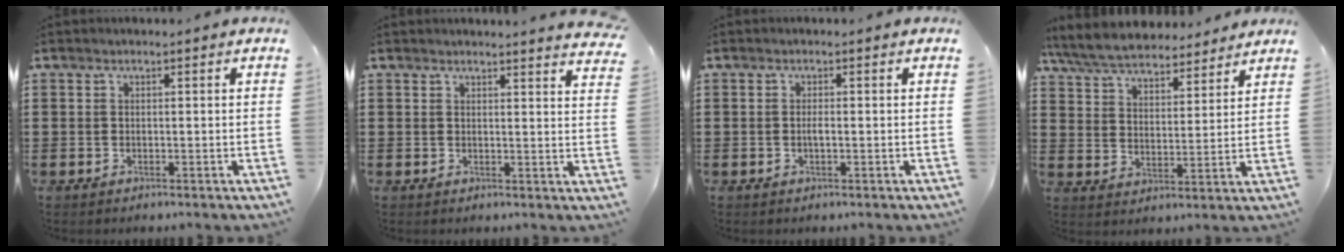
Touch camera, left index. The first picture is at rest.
{"total": 2.7, "force": [2.6, -0.3, 0.5], "torque": [-0.009, -0.014, 0.048]}
{"total": 1.1, "force": [-0.1, 0.2, 1.1], "torque": [-0.022, -0.001, -0.002]}
{"total": 7.0, "force": [6.6, 1.2, 2.0], "torque": [-0.068, -0.030, 0.117]}